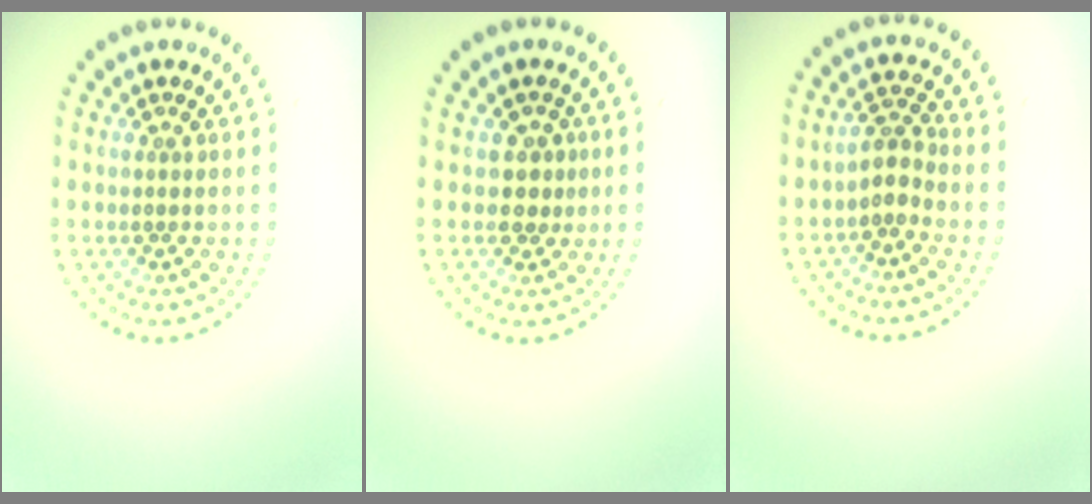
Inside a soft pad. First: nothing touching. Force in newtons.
{"total": 1.7, "press": 1.4, "slide": 1.1}
{"total": 1.9, "press": 1.4, "slide": 1.2}